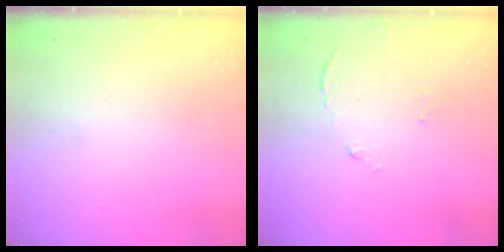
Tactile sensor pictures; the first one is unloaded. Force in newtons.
{"total": 8.5, "press": 8.5, "slide": 0.5}